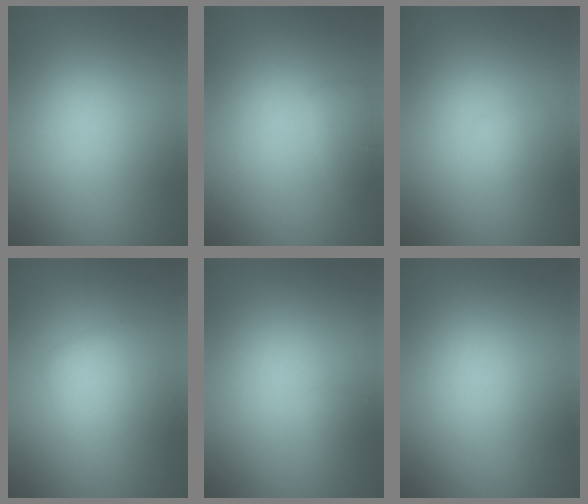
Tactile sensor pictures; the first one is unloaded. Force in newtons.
{"total": 1.4, "press": 1.4, "slide": 0.1}
{"total": 0.8, "press": 0.8, "slide": 0.0}
{"total": 2.8, "press": 2.8, "slide": 0.2}
{"total": 0.7, "press": 0.7, "slide": 0.0}
{"total": 0.0}